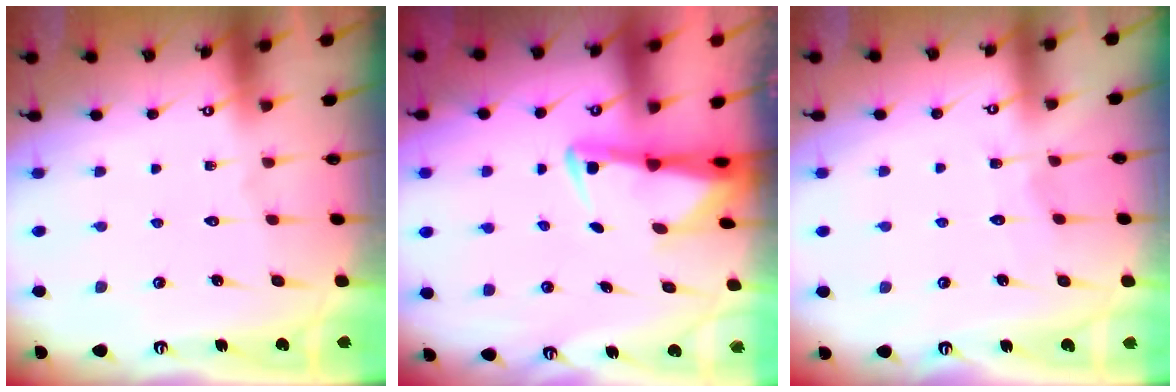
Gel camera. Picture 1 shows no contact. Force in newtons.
{"total": 3.2, "press": 3.2, "slide": 0.7}
{"total": 4.0, "press": 3.9, "slide": 0.4}